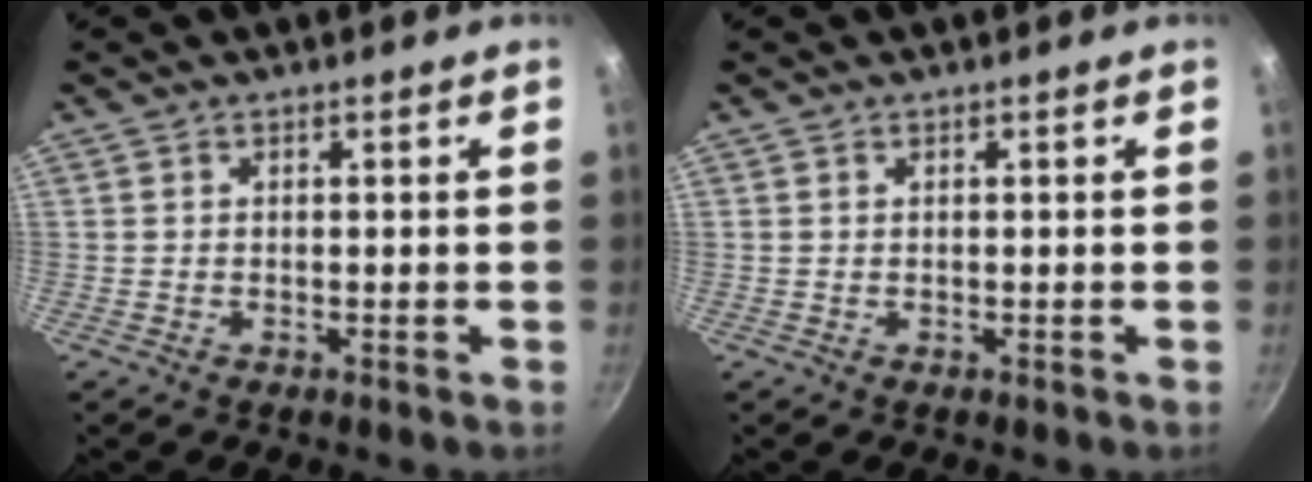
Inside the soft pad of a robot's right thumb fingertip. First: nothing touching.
{"total": 0.0}